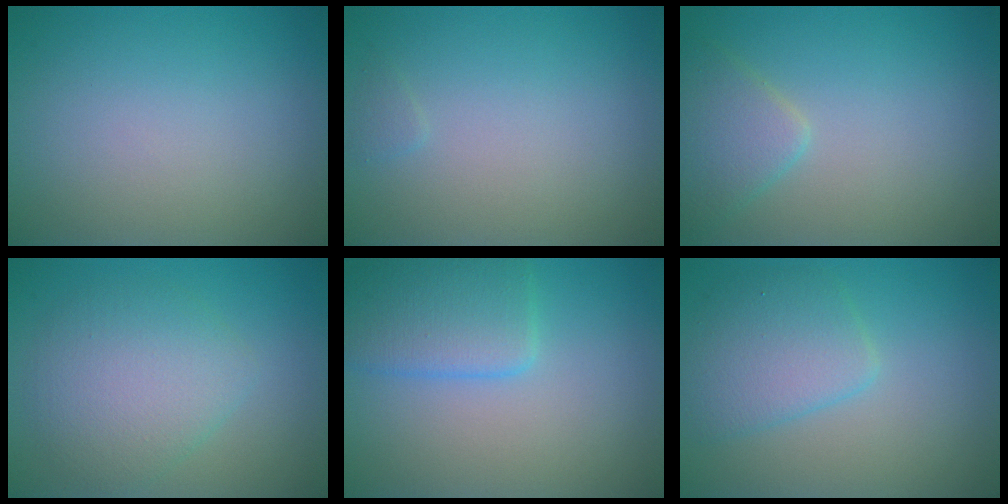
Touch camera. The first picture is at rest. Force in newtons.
{"total": 0.5, "press": 0.5, "slide": 0.0}
{"total": 2.7, "press": 2.7, "slide": 0.2}
{"total": 4.6, "press": 4.6, "slide": 0.1}
{"total": 4.2, "press": 4.1, "slide": 0.1}
{"total": 3.9, "press": 3.9, "slide": 0.1}